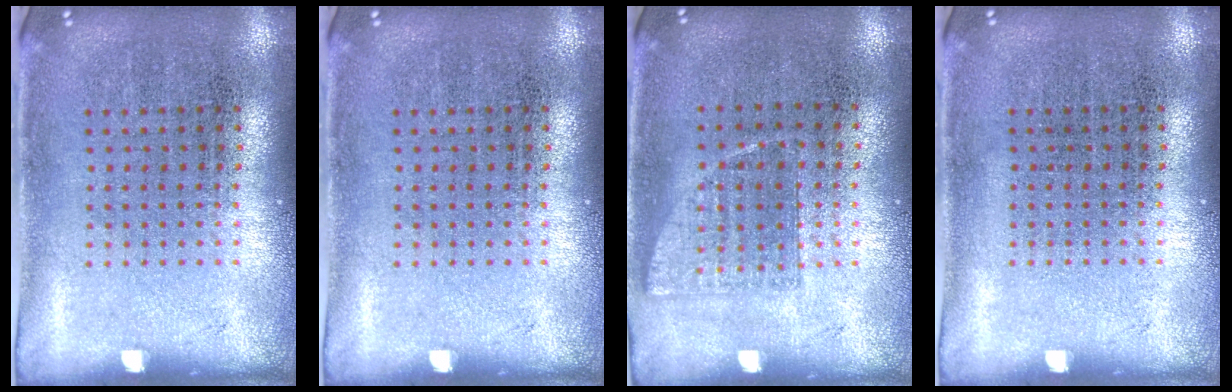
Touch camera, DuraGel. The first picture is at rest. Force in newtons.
{"total": 0.0}
{"total": 0.7, "press": 0.7, "slide": 0.2}
{"total": 0.0}